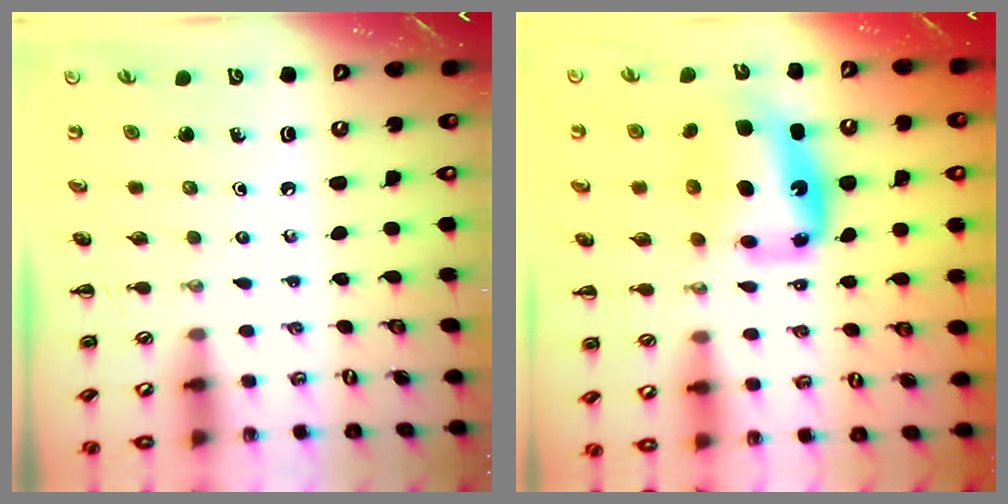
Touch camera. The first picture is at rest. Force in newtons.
{"total": 11.5, "press": 11.0, "slide": 3.1}